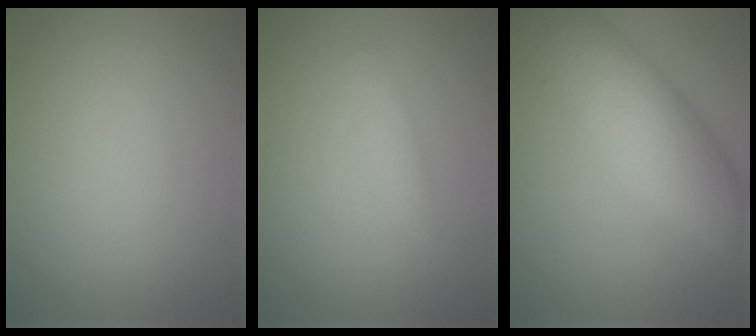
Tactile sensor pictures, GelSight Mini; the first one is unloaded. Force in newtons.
{"total": 1.1, "press": 1.1, "slide": 0.1}
{"total": 7.7, "press": 7.7, "slide": 0.2}